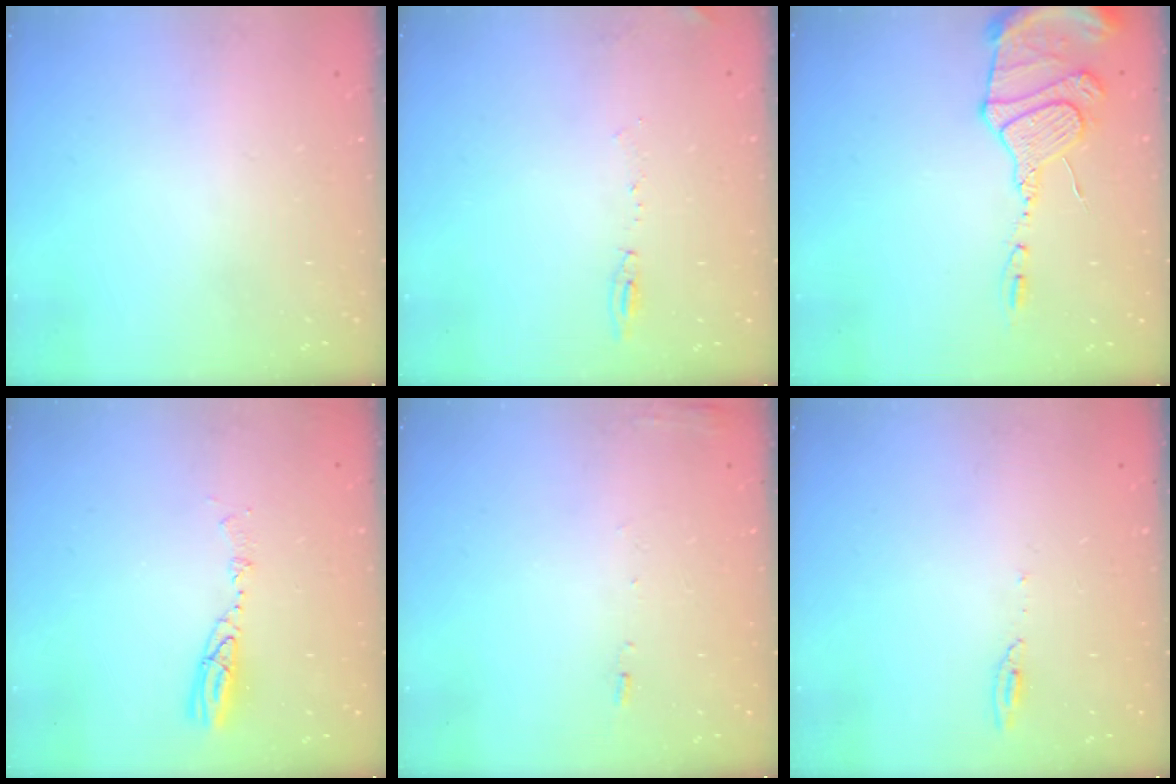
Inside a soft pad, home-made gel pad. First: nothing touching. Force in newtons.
{"total": 6.3, "press": 5.7, "slide": 2.6}
{"total": 18.1, "press": 17.8, "slide": 3.3}
{"total": 5.3, "press": 5.2, "slide": 0.4}
{"total": 7.2, "press": 7.2, "slide": 0.7}
{"total": 3.5, "press": 3.4, "slide": 0.7}